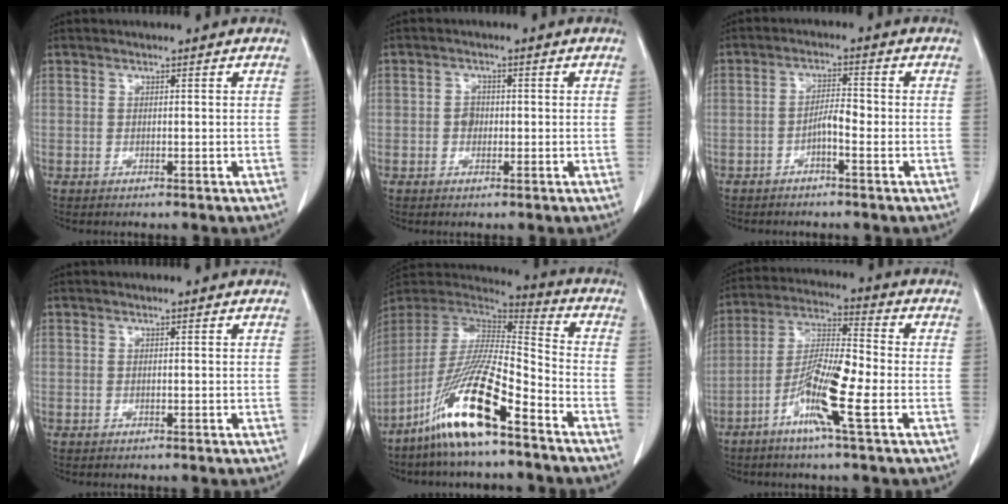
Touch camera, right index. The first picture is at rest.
{"total": 1.8, "force": [-0.3, 1.5, 0.9], "torque": [-0.013, 0.005, -0.004]}
{"total": 3.1, "force": [-1.3, 0.5, 2.7], "torque": [-0.046, 0.005, -0.026]}
{"total": 0.0}
{"total": 16.9, "force": [-10.6, 1.6, 13.0], "torque": [-0.275, -0.028, -0.204]}
{"total": 10.9, "force": [-4.4, 0.3, 10.0], "torque": [-0.196, -0.007, -0.093]}